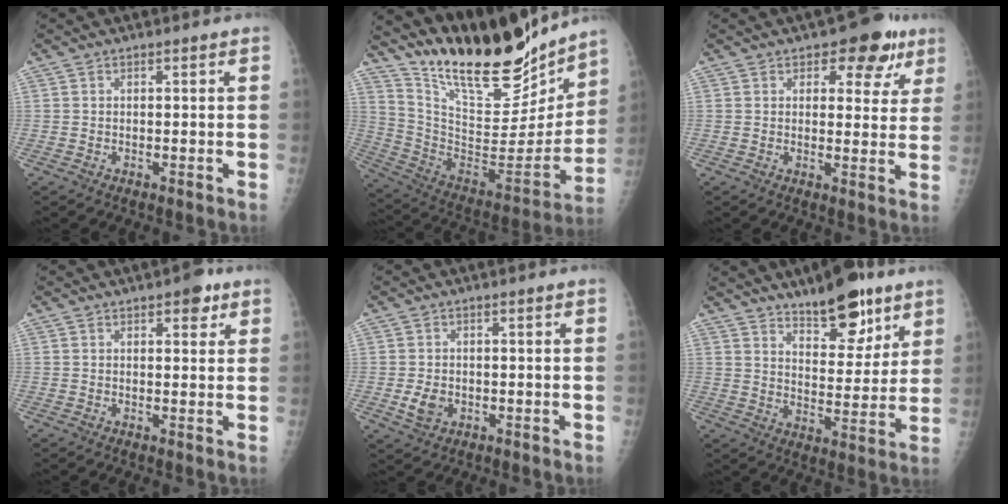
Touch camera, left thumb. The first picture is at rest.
{"total": 27.1, "force": [21.5, 8.5, 14.1], "torque": [-0.199, -0.101, 0.351]}
{"total": 8.7, "force": [5.0, 5.0, 5.1], "torque": [-0.014, -0.016, 0.058]}
{"total": 3.8, "force": [2.2, 1.8, 2.5], "torque": [-0.016, -0.006, 0.024]}
{"total": 3.5, "force": [-0.7, 2.7, 2.2], "torque": [-0.036, -0.001, -0.008]}
{"total": 13.6, "force": [9.4, 5.5, 8.1], "torque": [-0.080, -0.061, 0.147]}